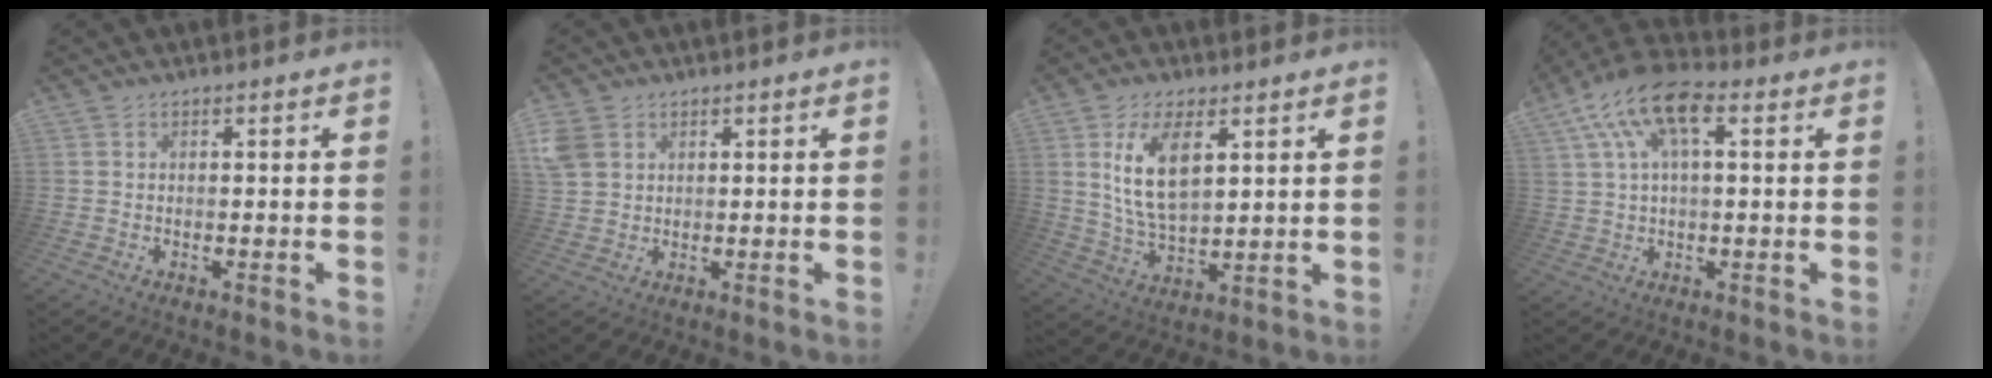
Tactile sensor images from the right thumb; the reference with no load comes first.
{"total": 5.2, "force": [2.4, 3.9, 2.4], "torque": [-0.058, 0.001, 0.051]}
{"total": 12.5, "force": [4.8, 6.1, 9.7], "torque": [-0.195, -0.017, 0.083]}
{"total": 13.0, "force": [5.1, 6.1, 10.2], "torque": [-0.201, -0.003, 0.090]}